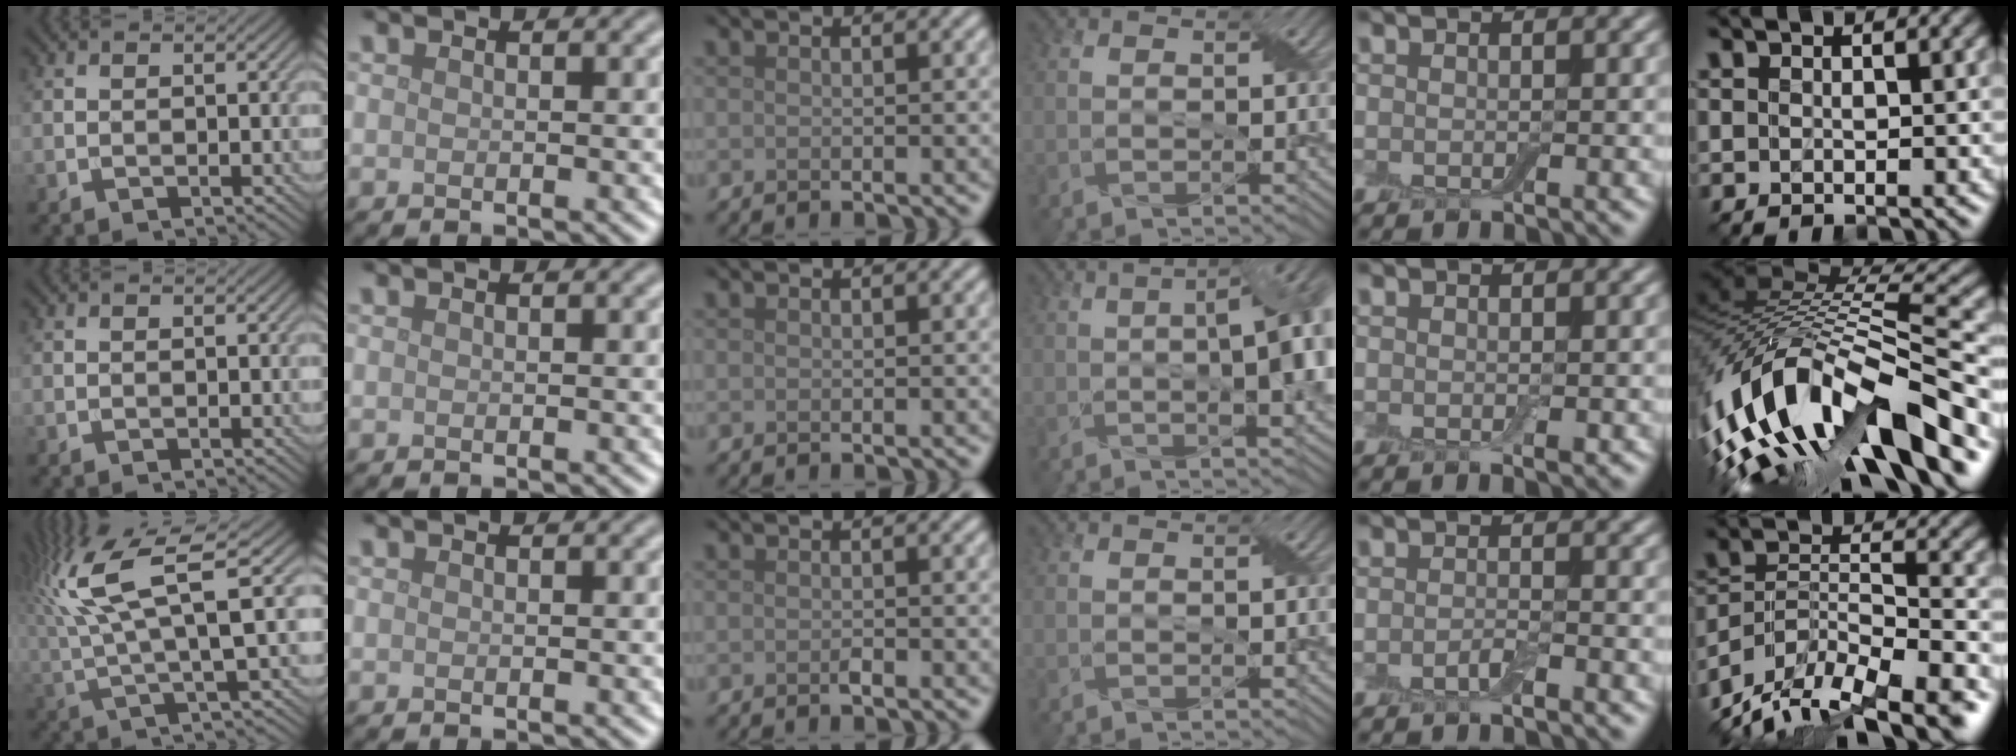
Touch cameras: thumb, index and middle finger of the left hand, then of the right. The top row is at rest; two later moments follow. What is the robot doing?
{"motion": "peel", "object": "aluminum foil"}